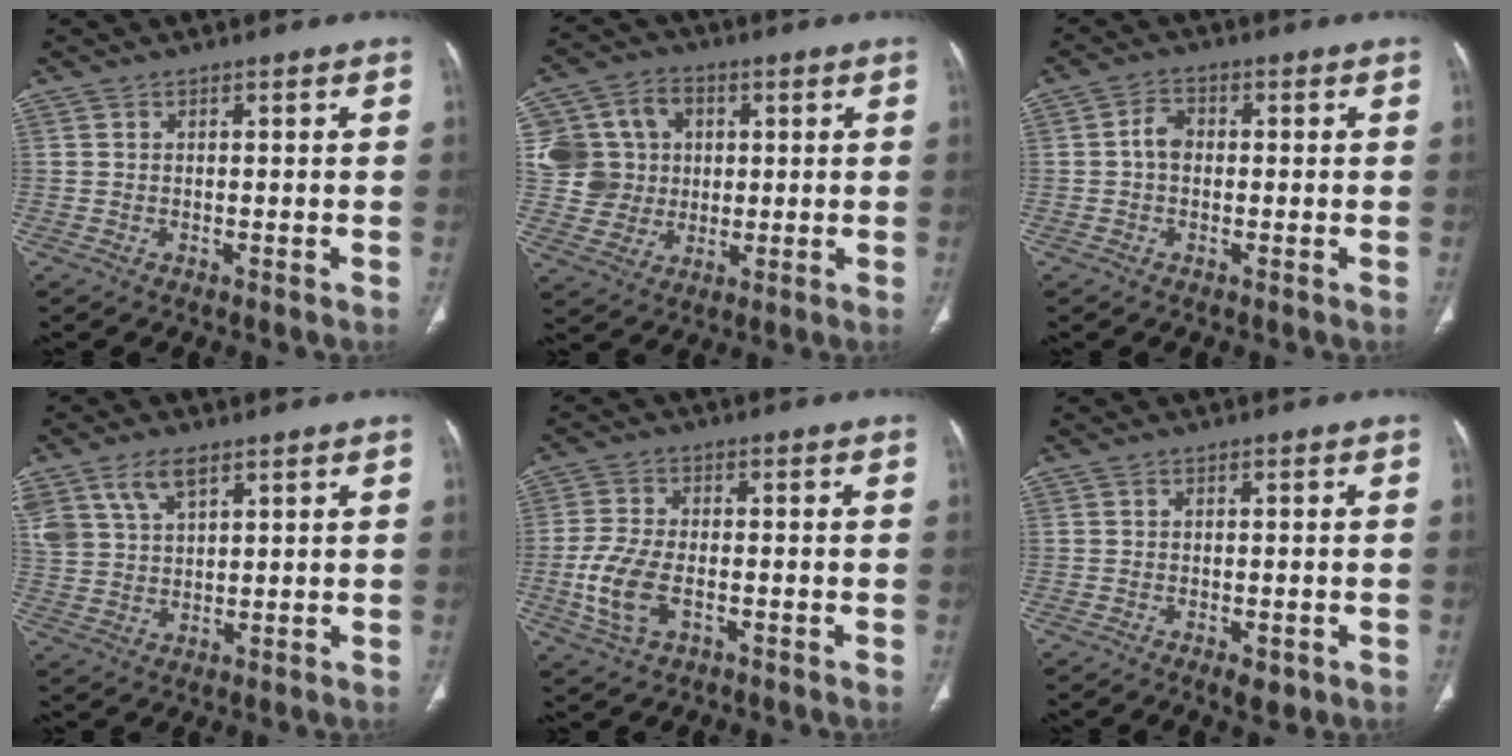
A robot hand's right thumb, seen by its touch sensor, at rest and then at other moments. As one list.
[{"total": 12.4, "force": [2.1, 11.5, 4.3], "torque": [-0.056, 0.014, 0.042]}, {"total": 3.3, "force": [-0.2, 2.5, 2.2], "torque": [-0.033, 0.013, -0.010]}, {"total": 8.3, "force": [4.9, 4.4, 5.1], "torque": [-0.098, -0.009, 0.105]}, {"total": 8.6, "force": [-2.3, 4.8, 6.8], "torque": [-0.151, 0.005, -0.043]}, {"total": 3.0, "force": [-1.4, 1.4, 2.3], "torque": [-0.030, 0.002, -0.013]}]